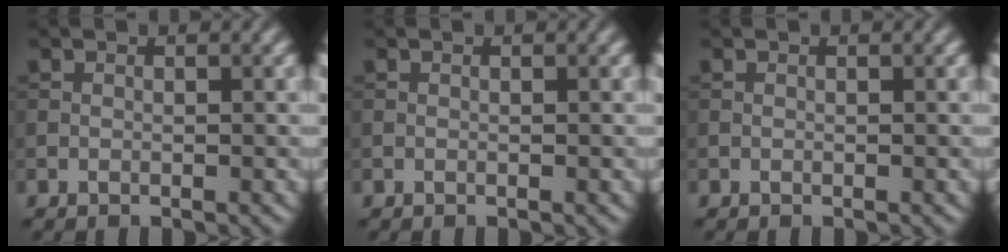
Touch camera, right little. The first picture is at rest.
{"total": 0.0}
{"total": 0.0}